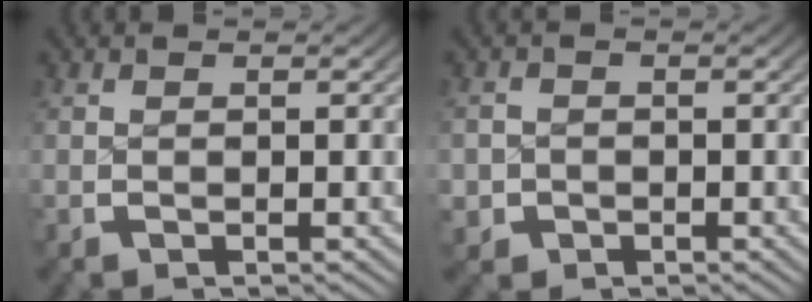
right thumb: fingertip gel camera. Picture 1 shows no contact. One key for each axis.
{"total": 2.8, "fx": -1.4, "fy": 2.4, "fz": 0.3, "tx": -0.018, "ty": -0.024, "tz": -0.019}